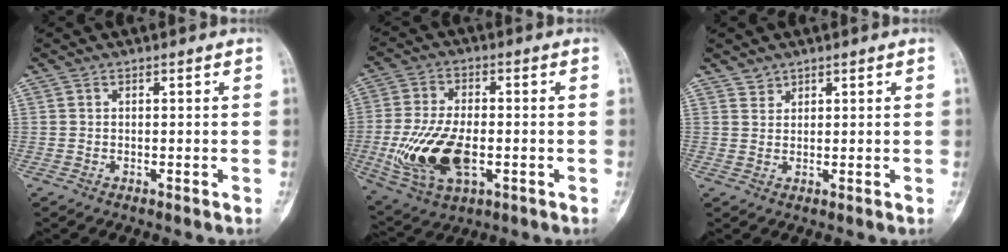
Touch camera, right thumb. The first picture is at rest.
{"total": 15.5, "force": [-3.0, 8.2, 12.8], "torque": [-0.255, 0.000, -0.044]}
{"total": 1.6, "force": [1.4, 0.8, -0.2], "torque": [0.022, -0.009, 0.019]}